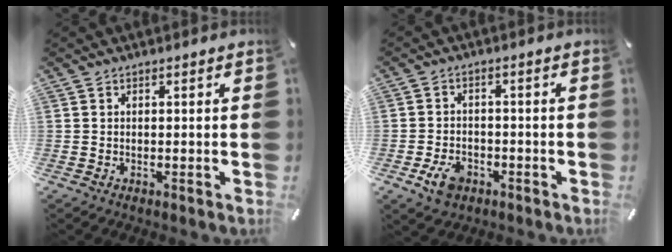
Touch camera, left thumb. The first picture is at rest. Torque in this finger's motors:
{"motor_torque": [-0.03, 0.15, 0.03, -0.01, 0.03]}